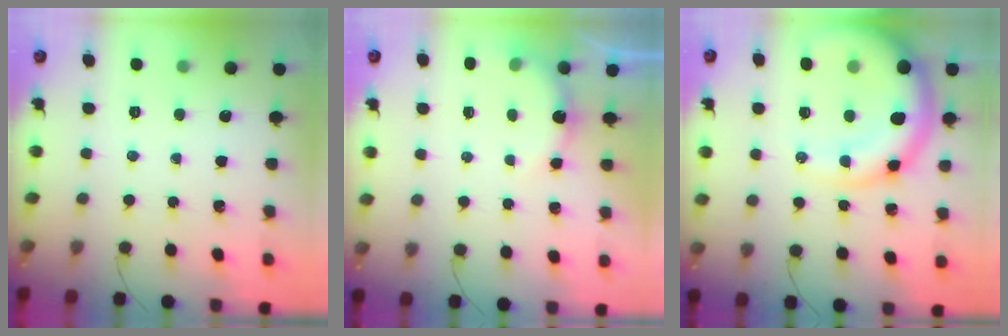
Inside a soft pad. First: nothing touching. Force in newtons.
{"total": 3.8, "press": 3.8, "slide": 0.4}
{"total": 12.9, "press": 12.3, "slide": 4.0}